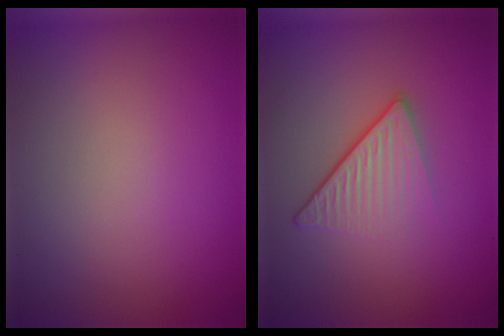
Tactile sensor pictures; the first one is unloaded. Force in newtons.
{"total": 4.4, "press": 2.8, "slide": 3.4}